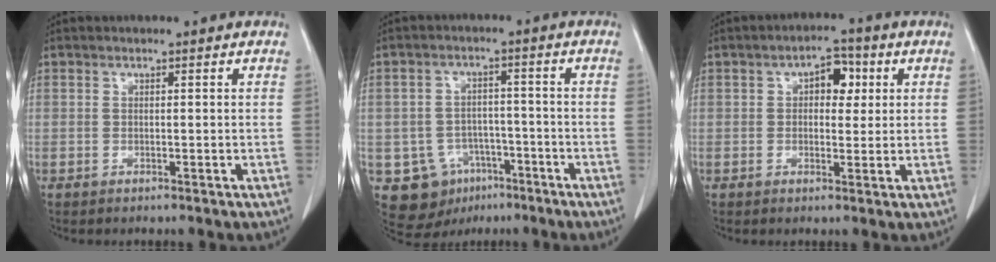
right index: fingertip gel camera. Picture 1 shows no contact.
{"total": 9.7, "force": [-4.6, 8.2, 2.6], "torque": [-0.048, 0.016, -0.057]}
{"total": 4.8, "force": [1.3, 2.7, 3.7], "torque": [-0.051, 0.016, 0.018]}